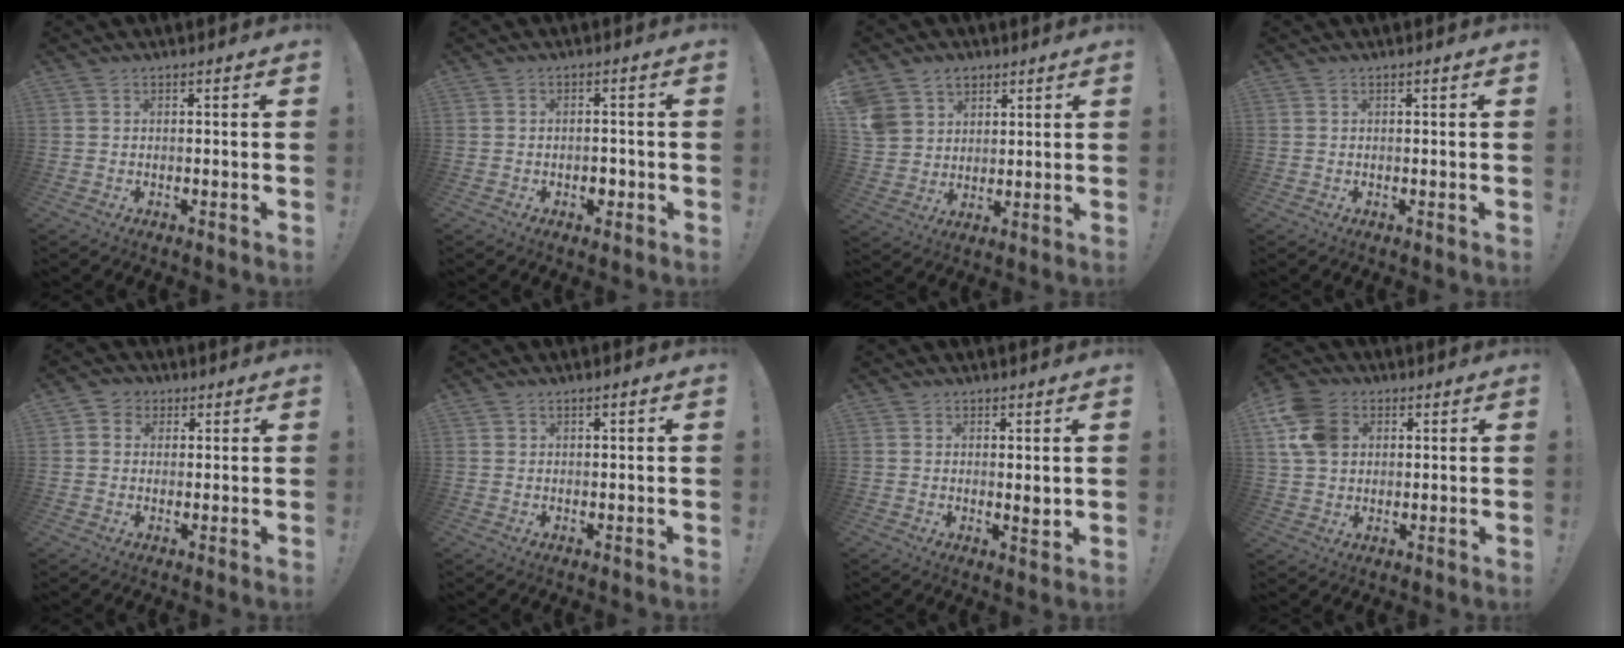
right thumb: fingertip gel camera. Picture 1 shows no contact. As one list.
[{"total": 2.9, "force": [-1.2, 2.0, 1.7], "torque": [-0.012, 0.000, -0.024]}, {"total": 8.7, "force": [4.9, 6.9, 2.0], "torque": [-0.037, -0.028, 0.101]}, {"total": 0.0}, {"total": 3.9, "force": [0.7, 3.7, 0.9], "torque": [-0.012, 0.000, 0.013]}, {"total": 1.0, "force": [0.7, 0.4, 0.6], "torque": [-0.007, -0.003, 0.011]}, {"total": 2.8, "force": [1.3, 1.2, 2.2], "torque": [-0.021, -0.014, 0.021]}, {"total": 12.3, "force": [4.2, 9.4, 6.7], "torque": [-0.135, -0.005, 0.085]}]